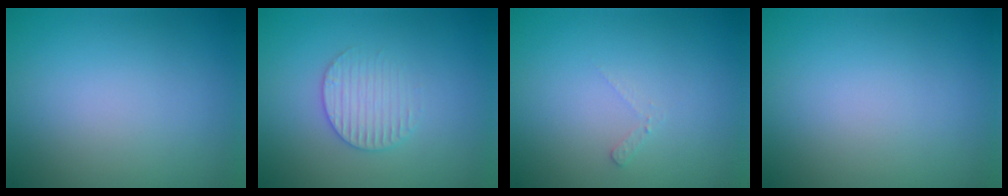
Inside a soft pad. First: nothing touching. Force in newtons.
{"total": 2.5, "press": 2.5, "slide": 0.4}
{"total": 0.8, "press": 0.8, "slide": 0.2}
{"total": 0.0}